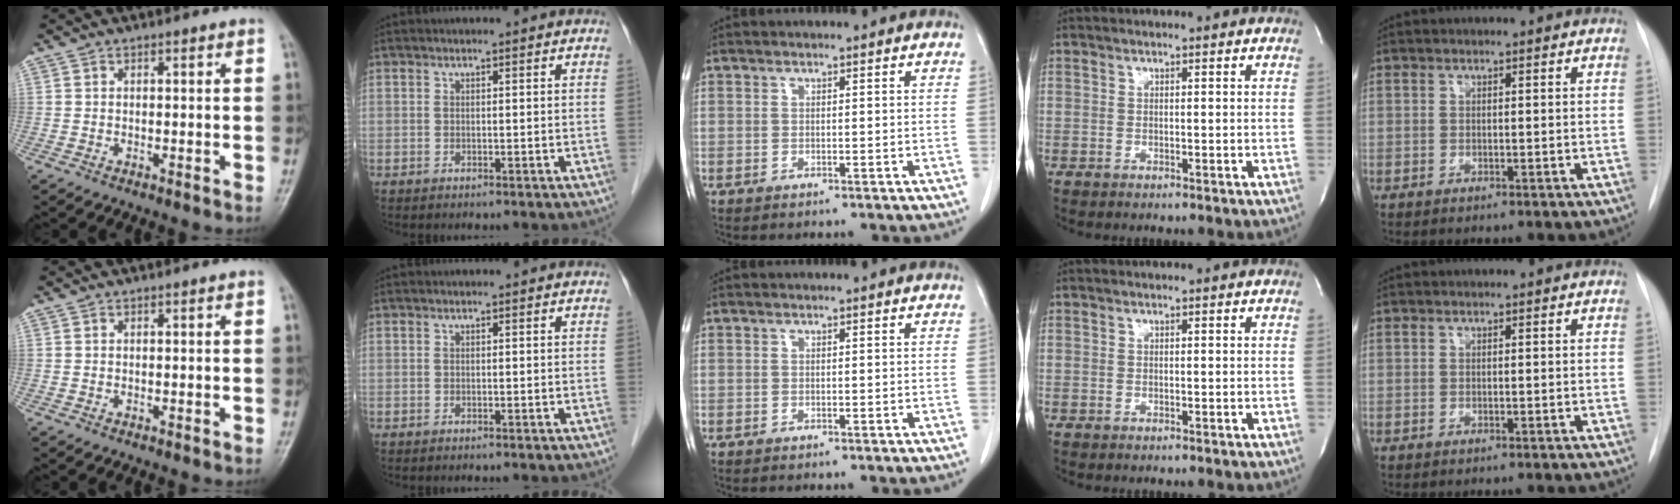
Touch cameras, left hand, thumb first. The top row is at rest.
{}